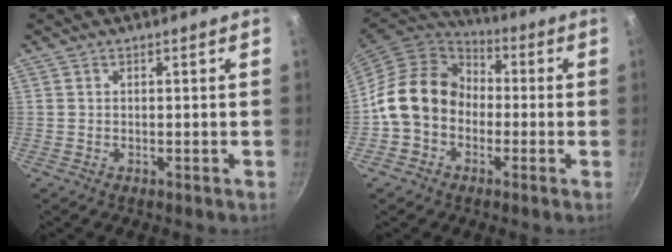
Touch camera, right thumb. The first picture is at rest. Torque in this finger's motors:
{"motor_torque": [1.49, 2.70, 0.76, -0.85, 0.20]}